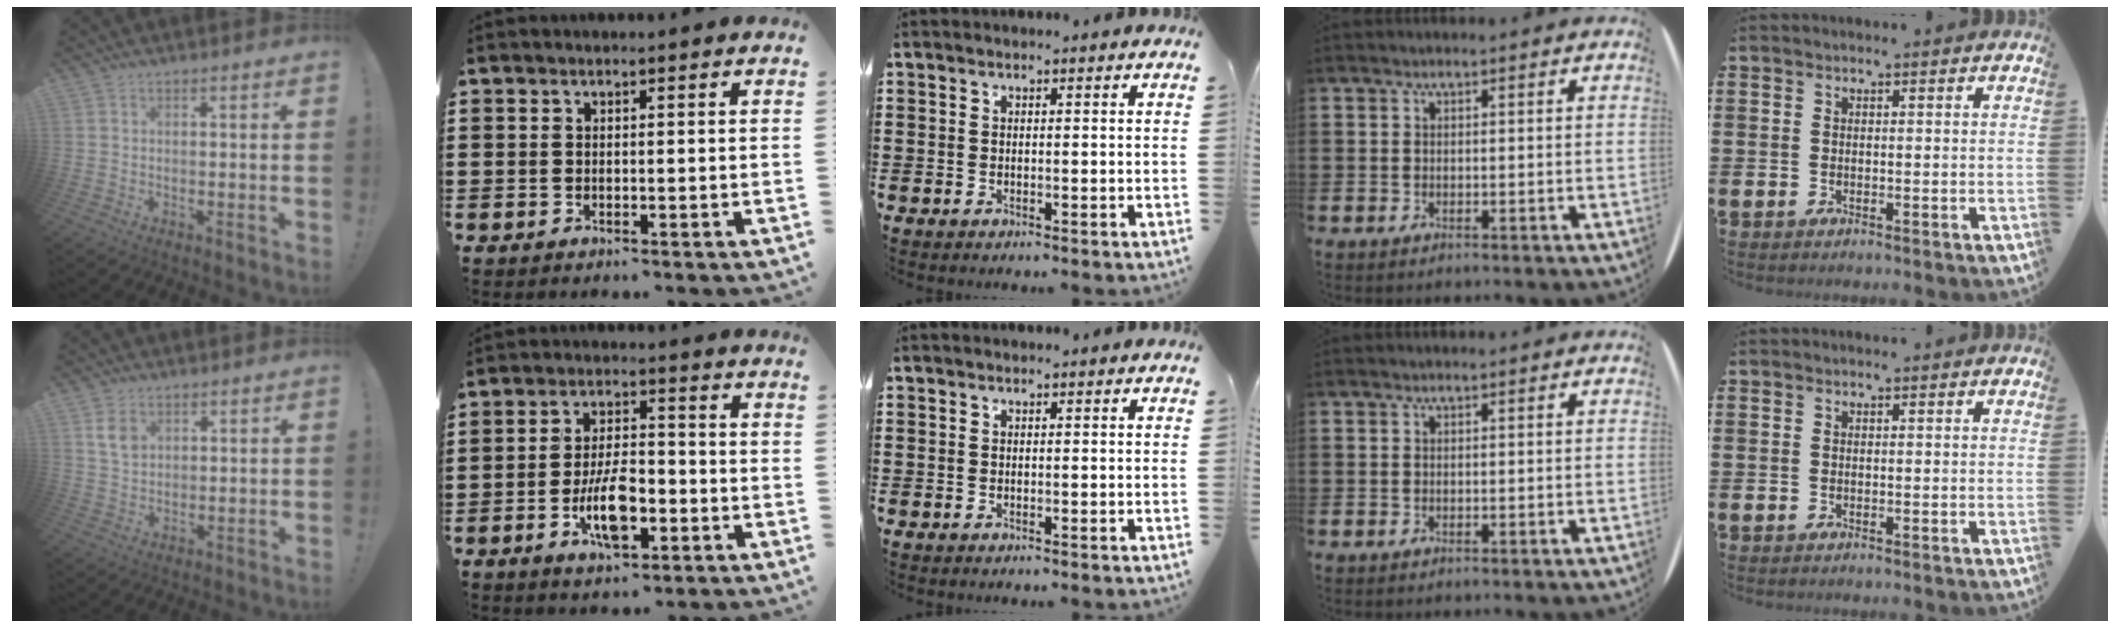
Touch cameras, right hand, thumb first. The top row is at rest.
{"thumb": {"total": 4.9, "force": [2.2, 3.3, 2.8], "torque": [-0.039, -0.007, 0.041]}, "index": {"total": 8.2, "force": [-3.1, 3.2, 6.9], "torque": [-0.145, -0.003, -0.058]}}